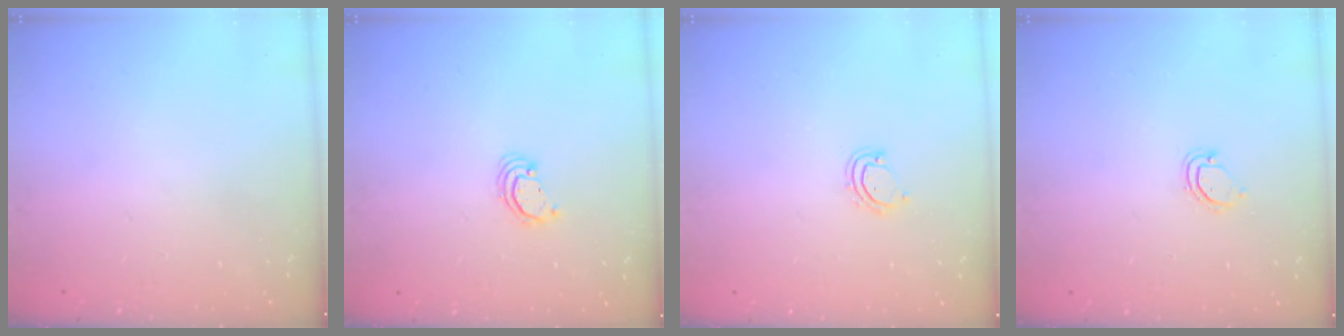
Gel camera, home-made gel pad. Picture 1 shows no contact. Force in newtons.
{"total": 2.2, "press": 2.2, "slide": 0.2}
{"total": 4.9, "press": 4.9, "slide": 0.3}
{"total": 3.9, "press": 3.9, "slide": 0.3}